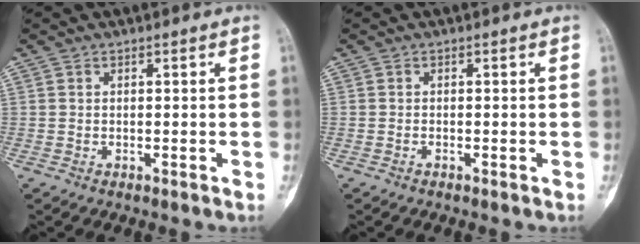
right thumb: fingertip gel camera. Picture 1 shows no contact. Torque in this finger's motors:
{"motor_torque": [-0.38, 0.45, 0.03, 0.00, -0.02]}